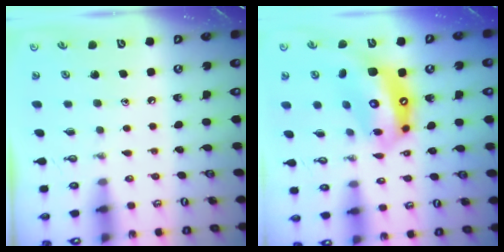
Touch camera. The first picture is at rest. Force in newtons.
{"total": 17.3, "press": 17.2, "slide": 2.0}